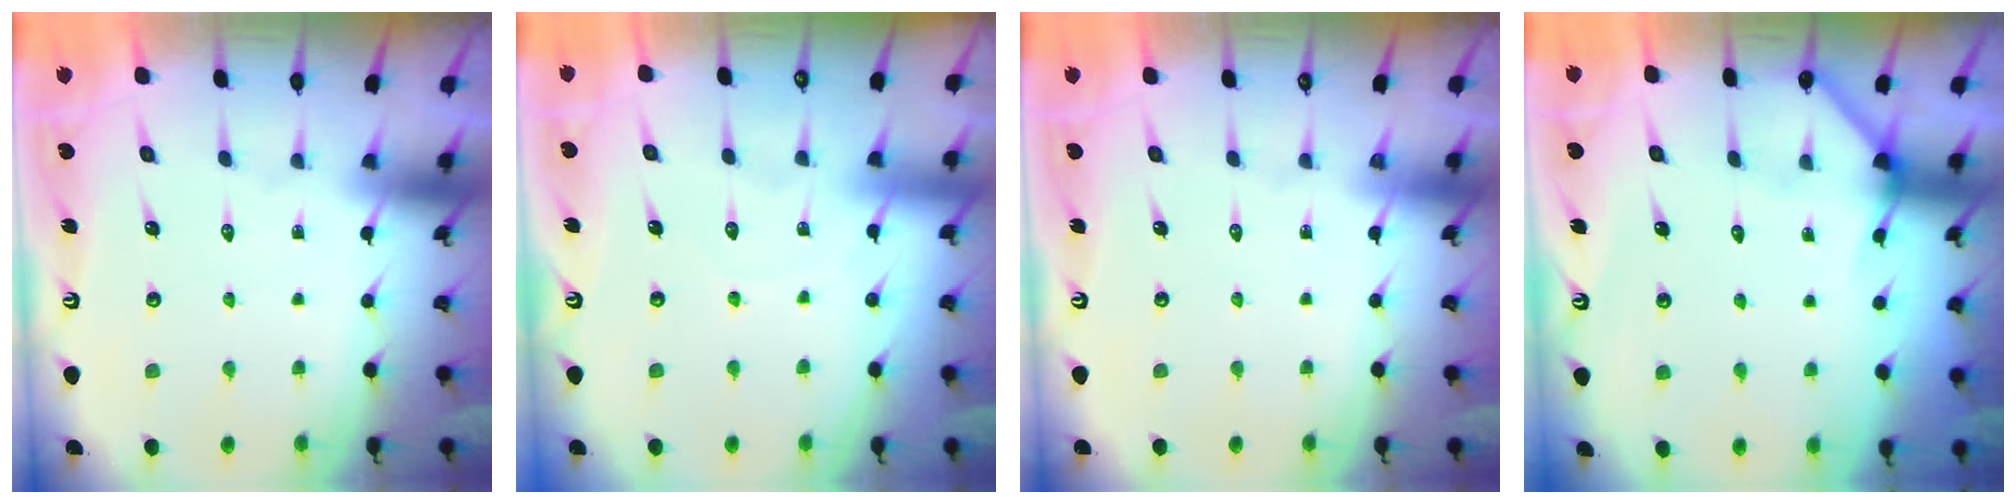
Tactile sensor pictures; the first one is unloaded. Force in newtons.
{"total": 3.7, "press": 3.7, "slide": 0.4}
{"total": 0.0}
{"total": 3.7, "press": 3.7, "slide": 0.4}